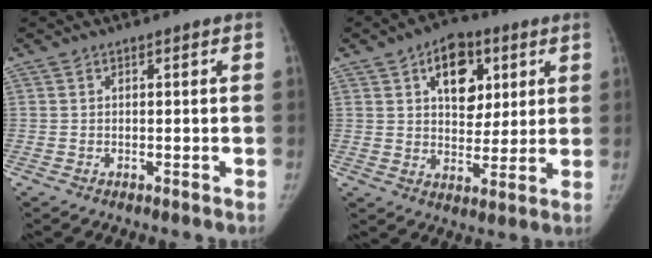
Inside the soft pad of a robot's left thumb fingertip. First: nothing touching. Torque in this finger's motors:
{"motor_torque": [2.59, 2.42, 1.36, -0.53, 0.33]}